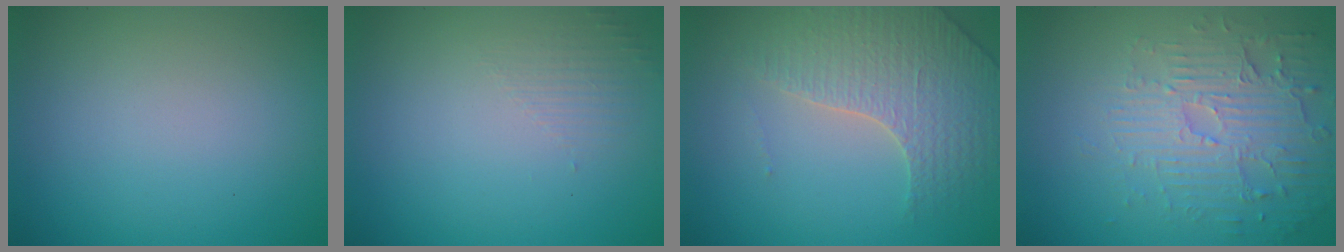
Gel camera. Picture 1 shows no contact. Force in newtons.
{"total": 1.3, "press": 0.1, "slide": 1.3}
{"total": 3.8, "press": 3.6, "slide": 1.0}
{"total": 4.1, "press": 3.7, "slide": 1.9}